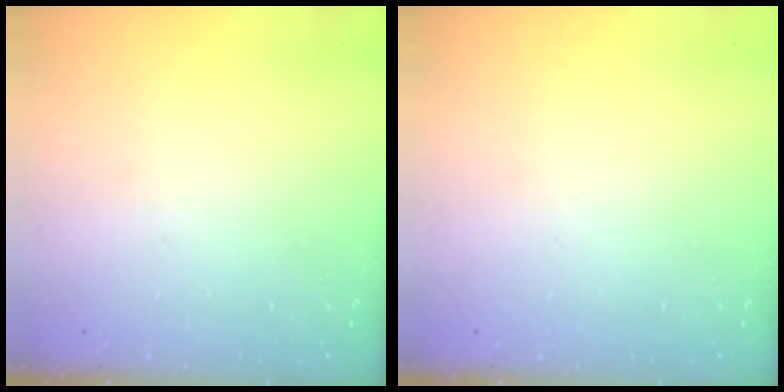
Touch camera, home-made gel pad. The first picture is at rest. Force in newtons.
{"total": 0.0}